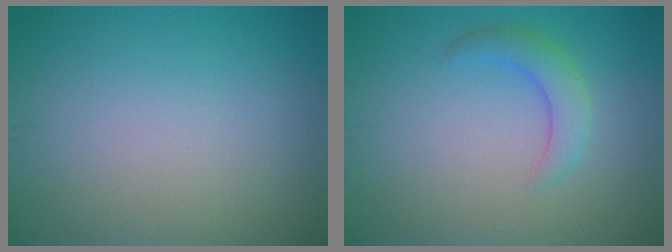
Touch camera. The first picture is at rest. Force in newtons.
{"total": 2.5, "press": 2.5, "slide": 0.2}